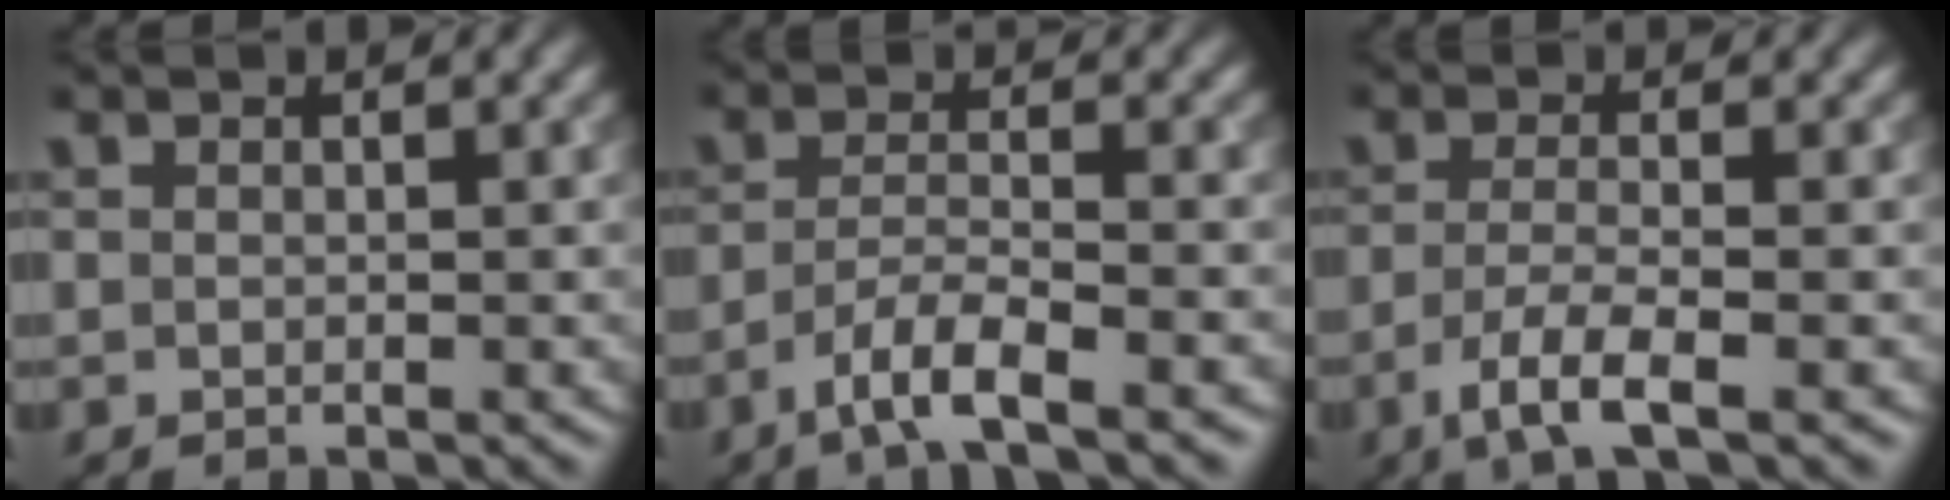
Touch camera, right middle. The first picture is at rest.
{"total": 4.5, "force": [-3.0, 0.8, 3.3], "torque": [-0.059, -0.001, -0.061]}
{"total": 4.0, "force": [-2.0, 0.9, 3.4], "torque": [-0.067, -0.008, -0.042]}